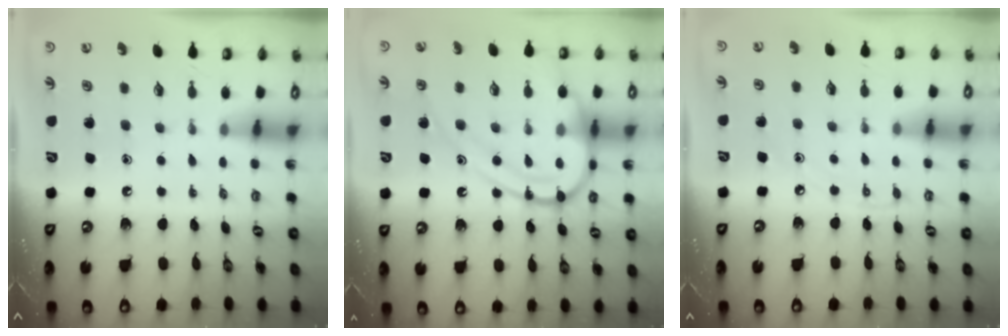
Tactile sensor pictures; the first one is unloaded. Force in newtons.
{"total": 14.1, "press": 14.0, "slide": 1.6}
{"total": 4.3, "press": 4.3, "slide": 0.6}